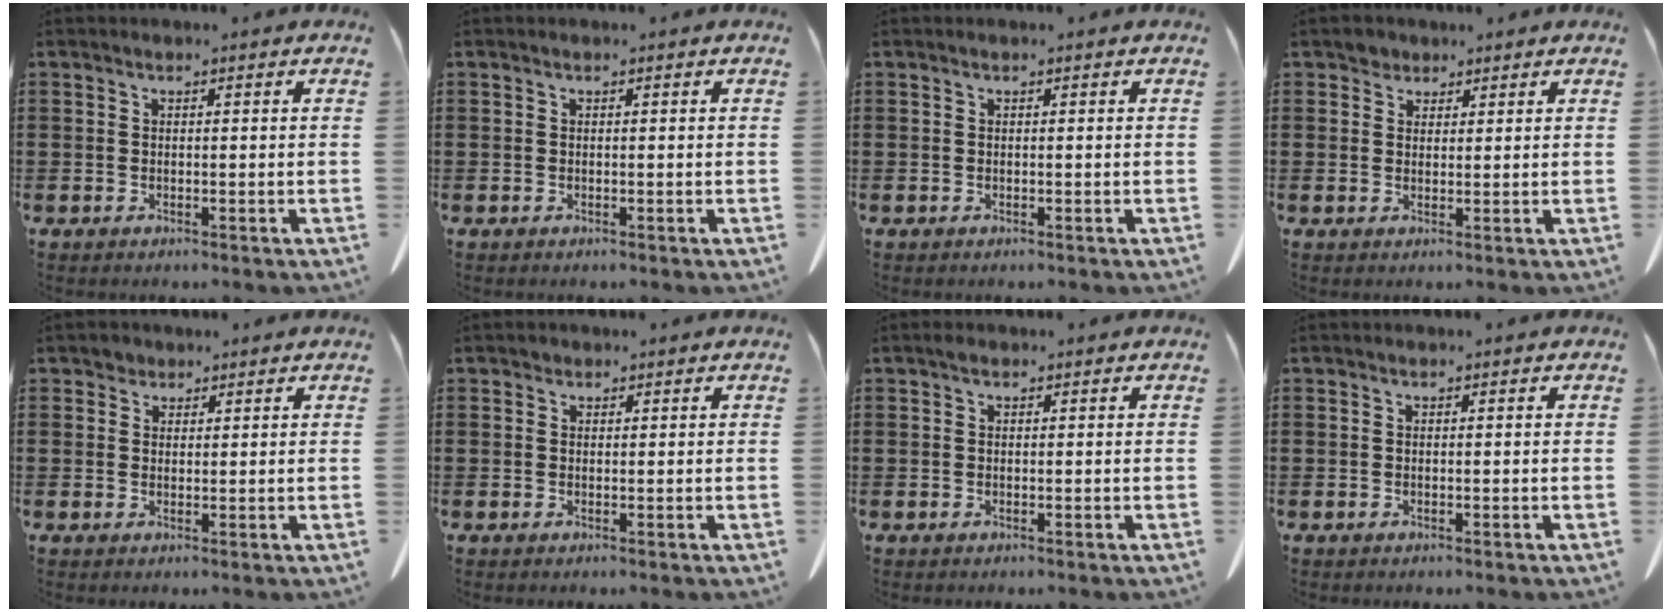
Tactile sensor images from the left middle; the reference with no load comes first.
{"total": 0.0}
{"total": 0.0}
{"total": 2.3, "force": [1.9, 1.4, 0.1], "torque": [-0.002, 0.004, 0.034]}
{"total": 0.7, "force": [0.6, 0.4, 0.0], "torque": [-0.002, 0.002, 0.011]}
{"total": 0.7, "force": [0.4, 0.5, 0.0], "torque": [-0.003, 0.004, 0.008]}
{"total": 0.6, "force": [0.3, 0.4, 0.4], "torque": [-0.009, 0.004, 0.005]}
{"total": 0.0}